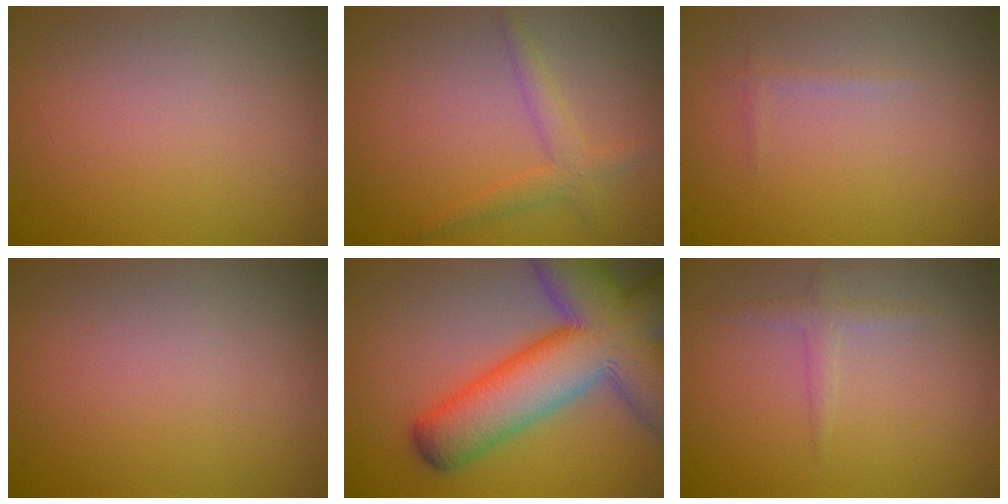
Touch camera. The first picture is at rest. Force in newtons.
{"total": 2.0, "press": 2.0, "slide": 0.1}
{"total": 0.5, "press": 0.5, "slide": 0.1}
{"total": 0.0}
{"total": 14.2, "press": 14.2, "slide": 0.7}
{"total": 1.3, "press": 1.3, "slide": 0.0}